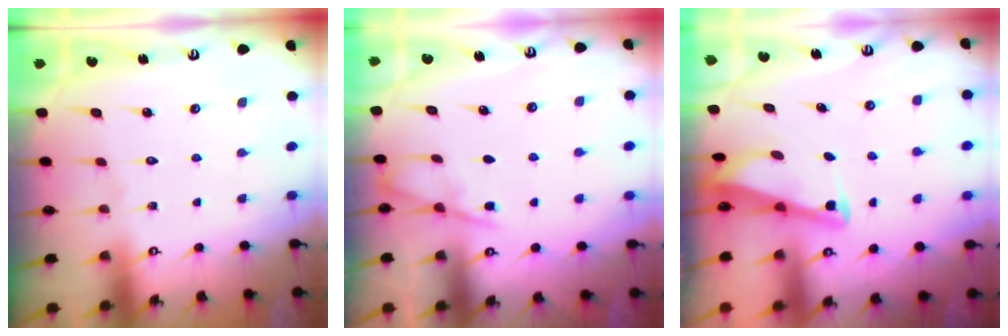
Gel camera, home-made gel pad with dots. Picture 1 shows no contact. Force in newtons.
{"total": 4.4, "press": 4.4, "slide": 0.5}
{"total": 2.8, "press": 2.8, "slide": 0.3}